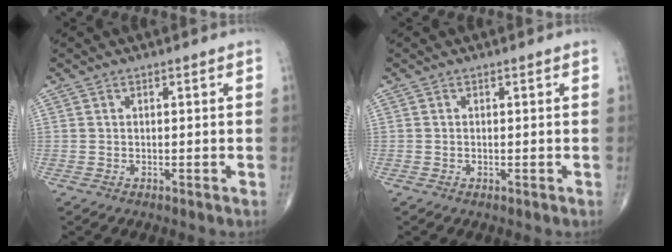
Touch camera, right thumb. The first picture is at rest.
{"total": 0.0}